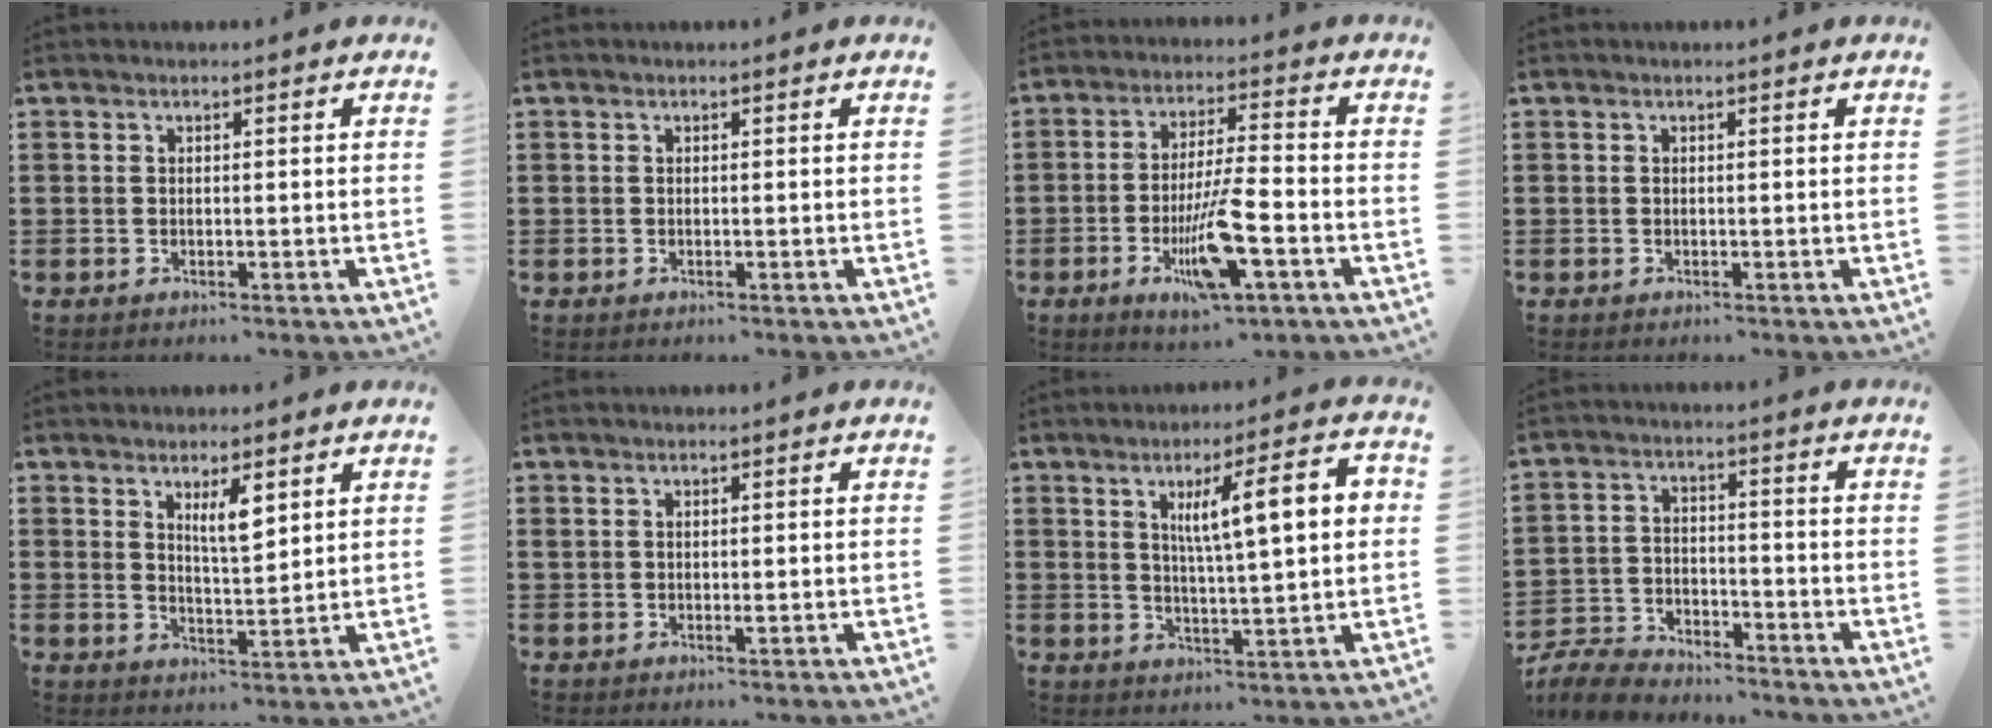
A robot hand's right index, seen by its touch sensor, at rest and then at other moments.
{"total": 0.0}
{"total": 9.8, "force": [-4.1, 2.1, 8.7], "torque": [-0.170, -0.007, -0.075]}
{"total": 0.0}
{"total": 4.4, "force": [2.5, 1.2, 3.4], "torque": [-0.064, 0.002, 0.040]}
{"total": 0.9, "force": [0.4, 0.3, 0.8], "torque": [-0.016, 0.003, 0.006]}
{"total": 9.9, "force": [2.8, 2.1, 9.3], "torque": [-0.157, -0.001, 0.038]}
{"total": 6.1, "force": [-6.0, 1.1, 1.0], "torque": [-0.033, 0.007, -0.122]}